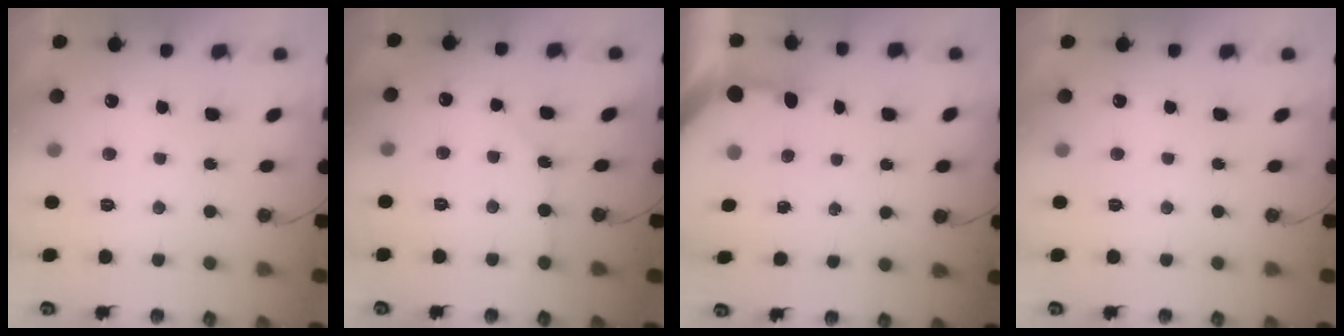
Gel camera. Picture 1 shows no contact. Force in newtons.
{"total": 2.4, "press": 2.3, "slide": 0.4}
{"total": 3.5, "press": 3.5, "slide": 0.4}
{"total": 0.0}